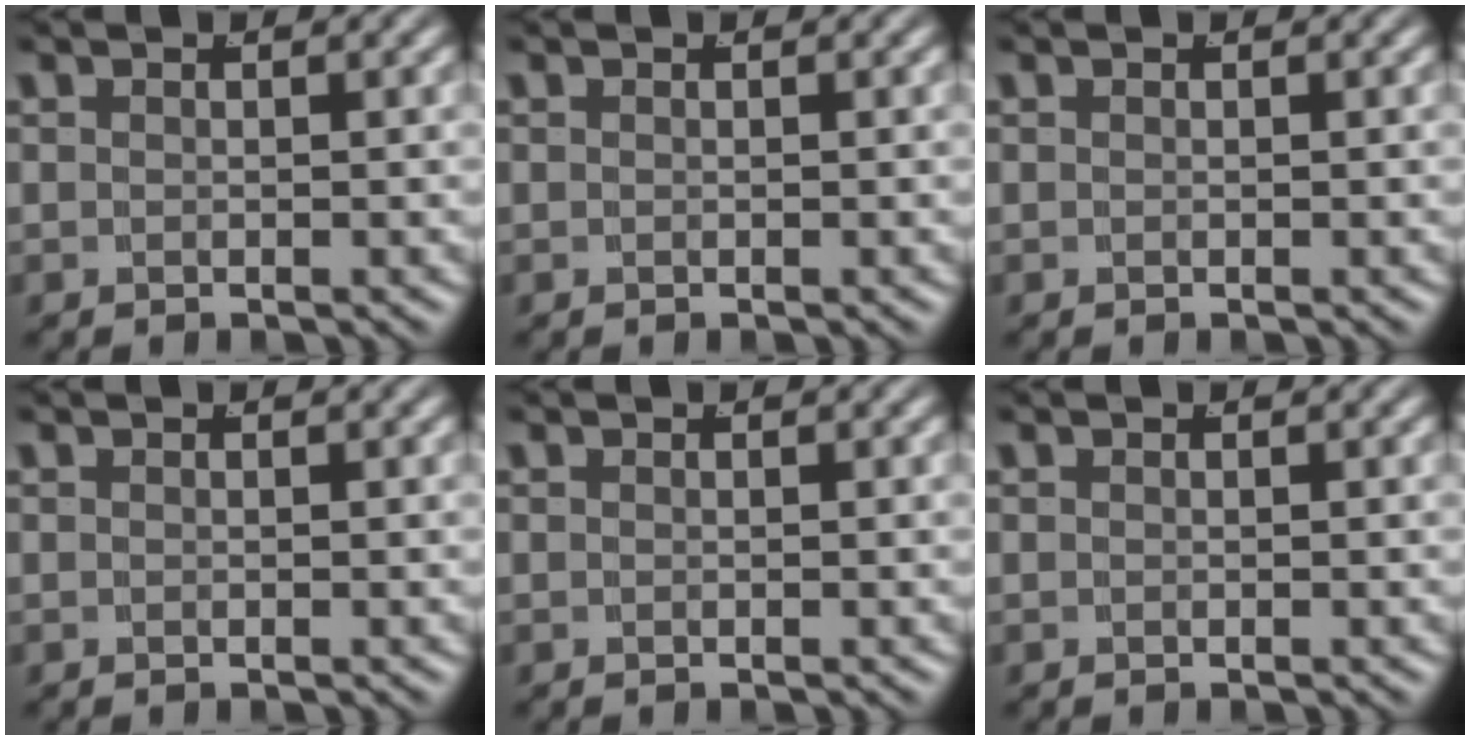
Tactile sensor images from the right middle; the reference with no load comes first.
{"total": 0.0}
{"total": 0.0}
{"total": 0.0}
{"total": 0.0}
{"total": 0.0}